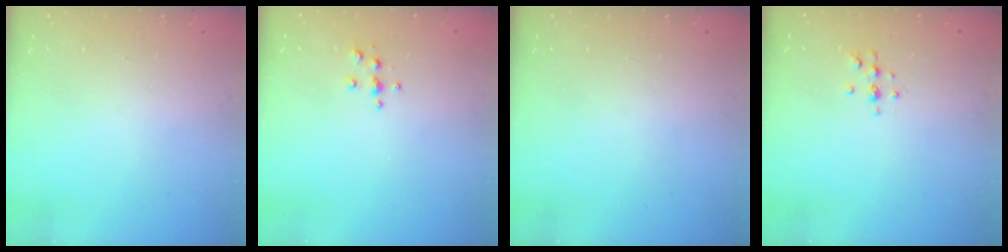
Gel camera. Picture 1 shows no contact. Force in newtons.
{"total": 3.8, "press": 3.8, "slide": 0.4}
{"total": 0.0}
{"total": 5.2, "press": 5.2, "slide": 0.6}